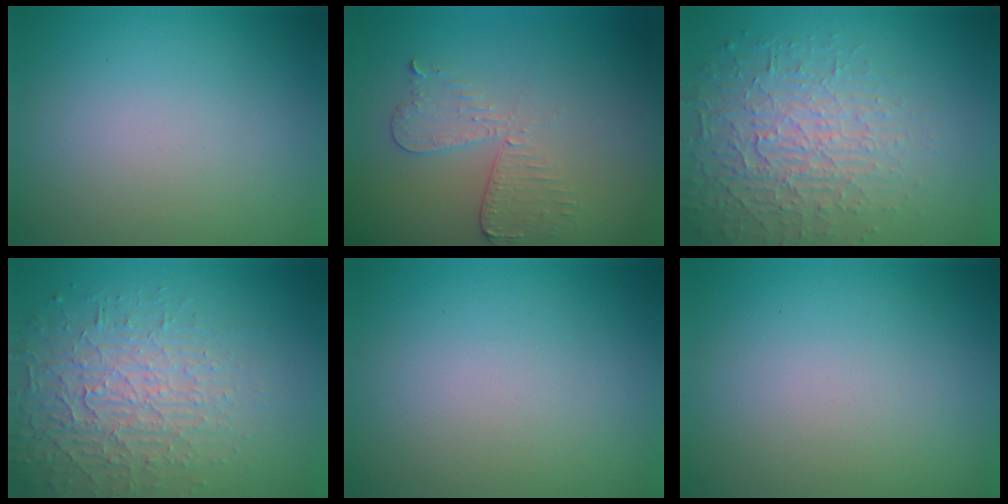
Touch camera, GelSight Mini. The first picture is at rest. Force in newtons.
{"total": 2.9, "press": 2.5, "slide": 1.5}
{"total": 4.6, "press": 4.1, "slide": 2.2}
{"total": 4.4, "press": 4.0, "slide": 1.9}
{"total": 0.0}
{"total": 0.0}